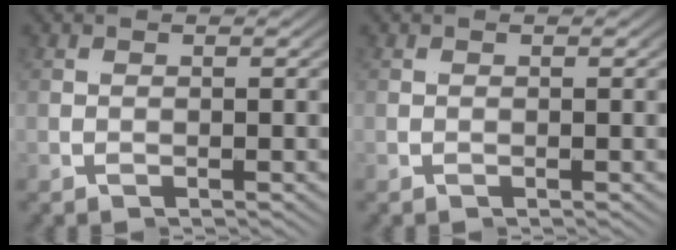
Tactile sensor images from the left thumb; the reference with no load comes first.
{"total": 0.0}